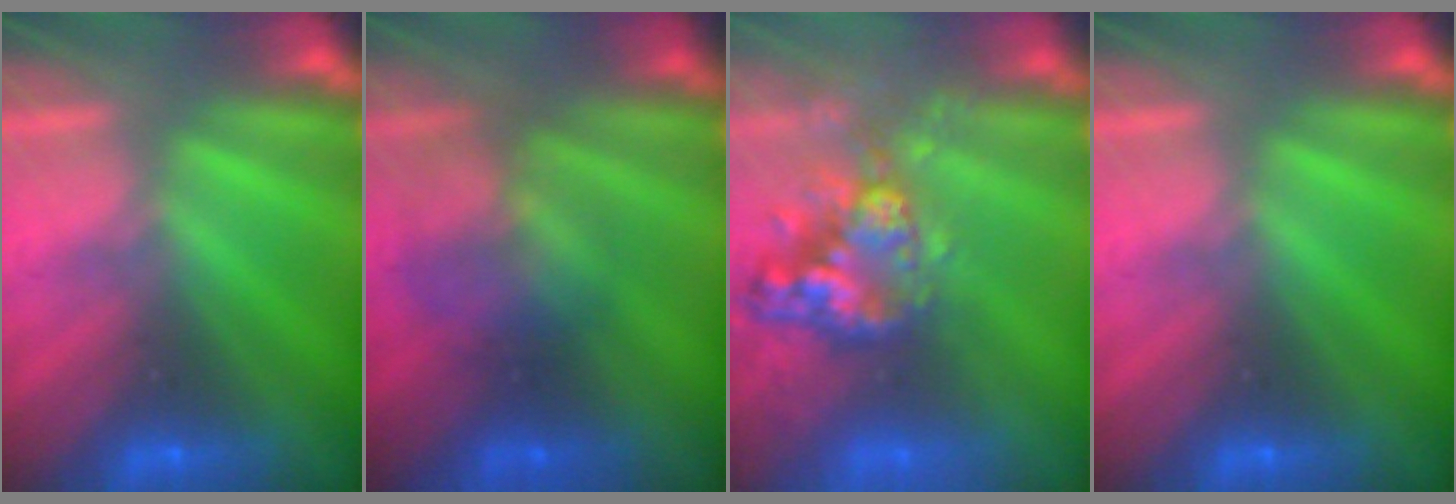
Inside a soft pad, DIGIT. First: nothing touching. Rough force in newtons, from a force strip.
{"total": 2.3}
{"total": 5.6}
{"total": 0.0}